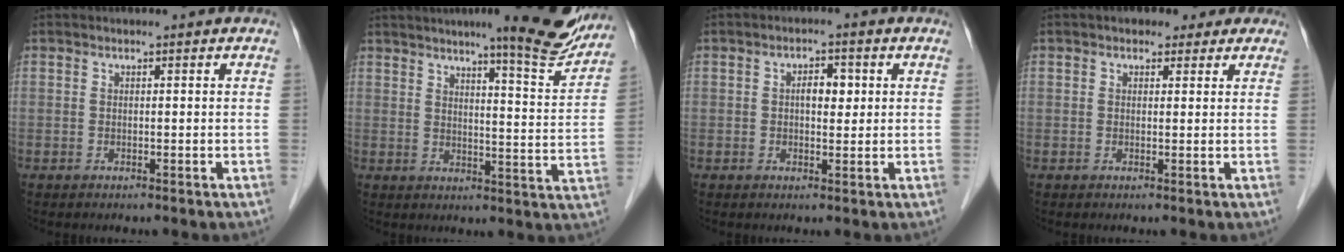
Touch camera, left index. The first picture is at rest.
{"total": 13.6, "force": [11.4, 0.4, 7.4], "torque": [-0.083, -0.020, 0.137]}
{"total": 3.1, "force": [0.5, 1.6, 2.6], "torque": [-0.041, 0.009, 0.008]}
{"total": 3.7, "force": [2.5, 2.5, 1.2], "torque": [-0.006, 0.020, 0.029]}